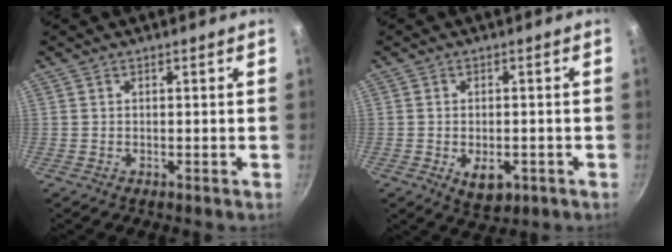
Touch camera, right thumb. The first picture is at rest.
{"total": 5.5, "force": [-1.8, 3.2, 4.0], "torque": [-0.048, 0.001, -0.018]}